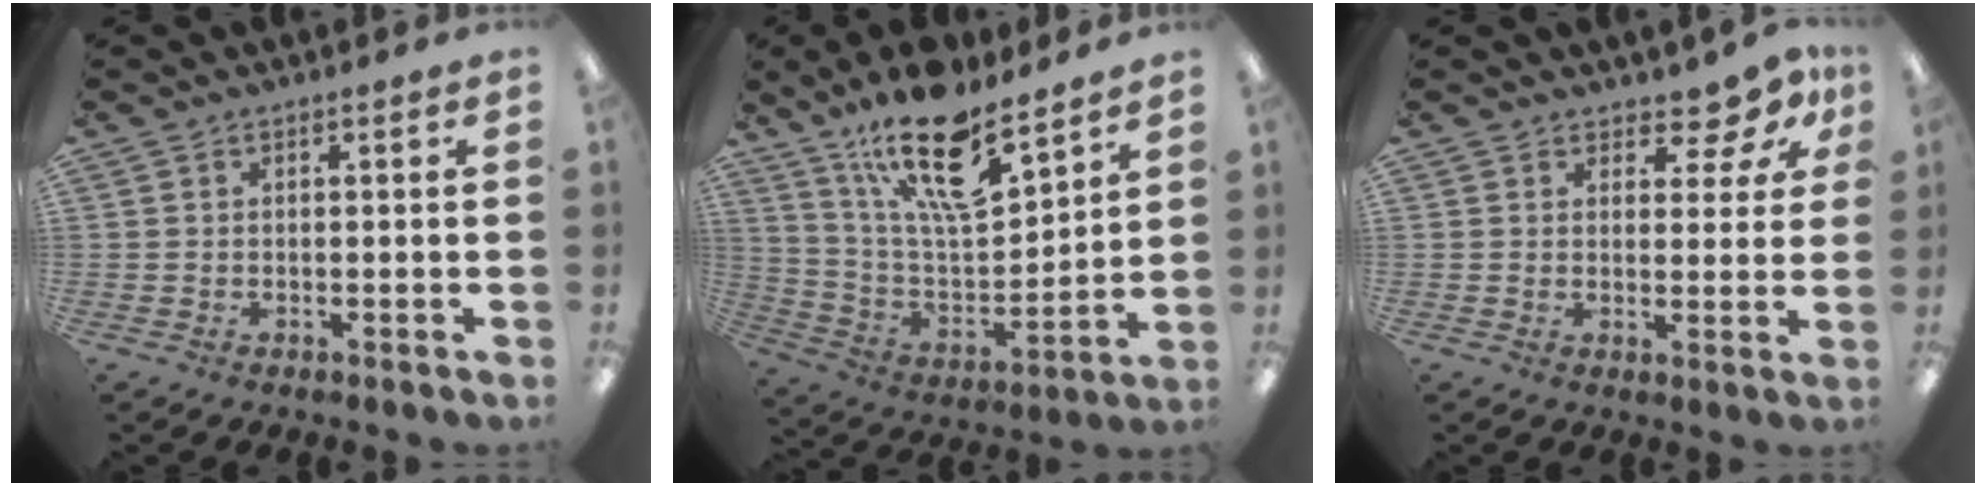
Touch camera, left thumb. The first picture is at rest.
{"total": 20.3, "force": [13.9, 7.2, 13.0], "torque": [-0.221, -0.081, 0.237]}
{"total": 6.0, "force": [4.8, 2.8, 2.3], "torque": [-0.022, -0.035, 0.082]}